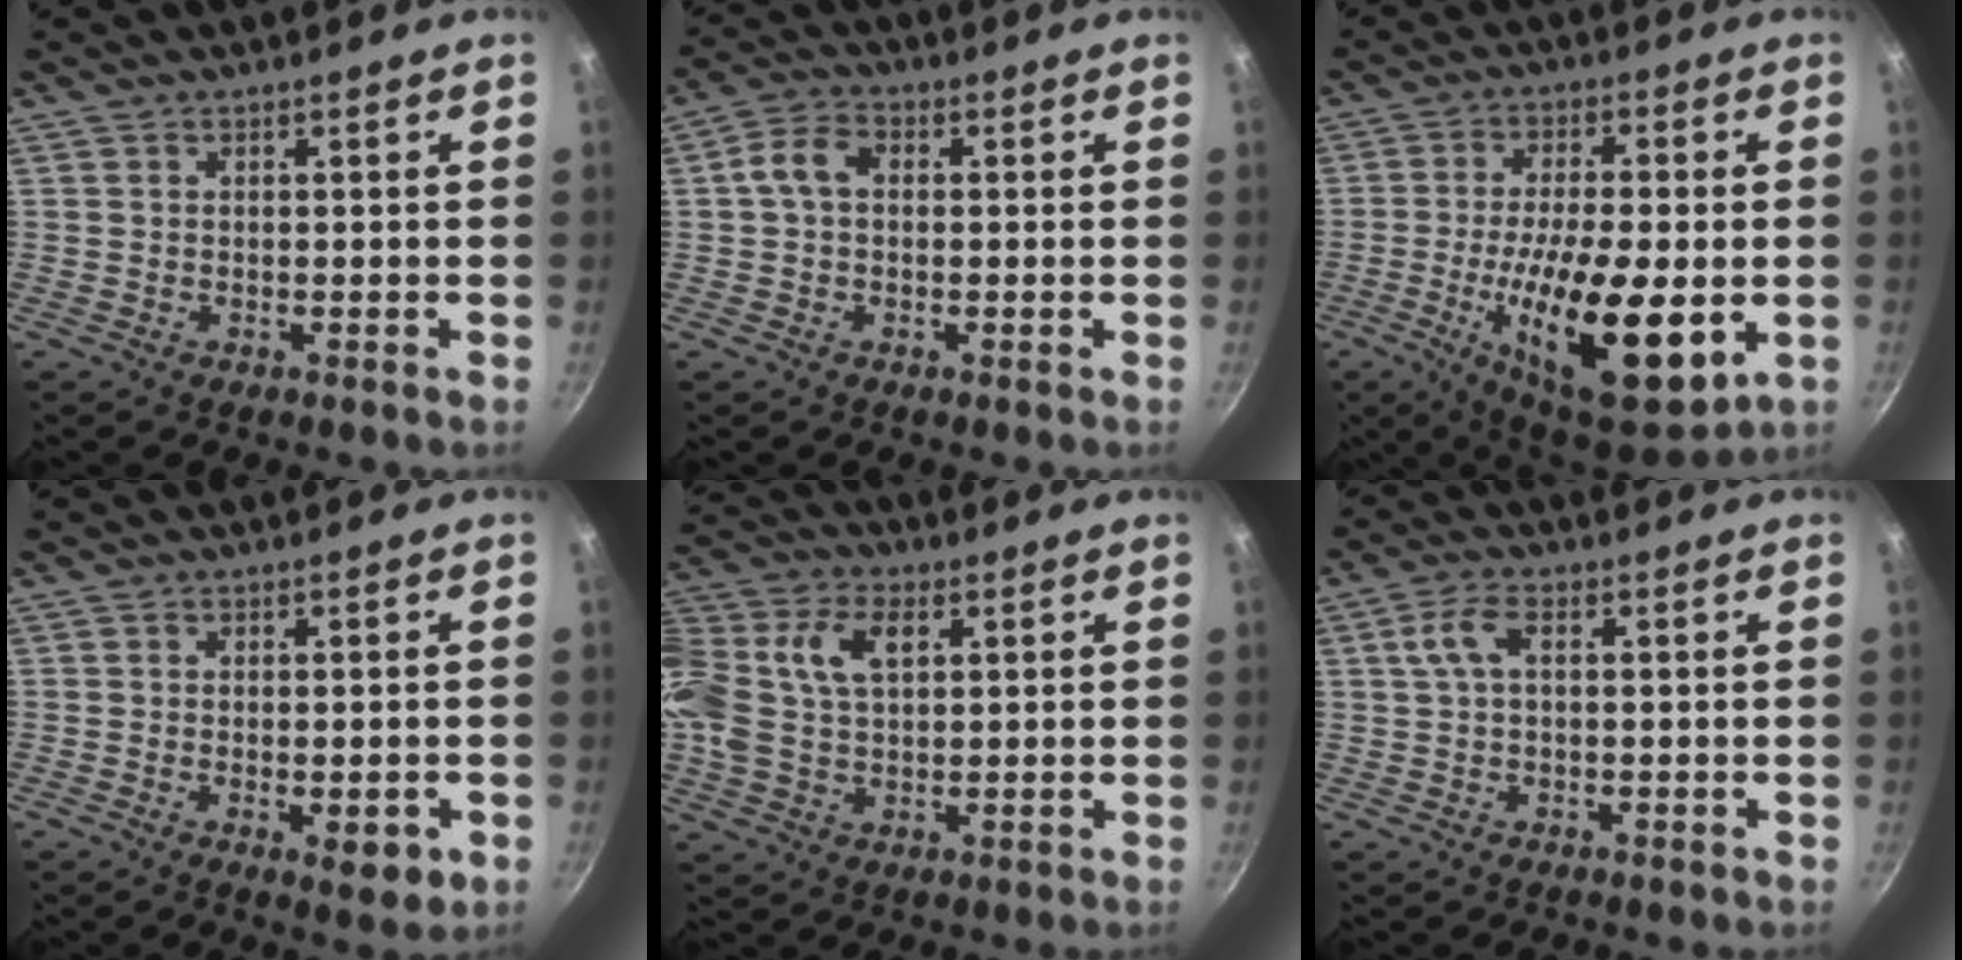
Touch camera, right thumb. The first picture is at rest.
{"total": 5.4, "force": [0.4, 3.7, 3.9], "torque": [-0.072, 0.018, -0.001]}
{"total": 20.8, "force": [-4.7, 7.5, 18.8], "torque": [-0.319, -0.018, -0.061]}
{"total": 5.0, "force": [-1.5, 1.9, 4.4], "torque": [-0.055, -0.005, -0.014]}
{"total": 18.6, "force": [4.4, 11.8, 13.7], "torque": [-0.333, 0.031, 0.079]}
{"total": 4.2, "force": [0.9, 2.0, 3.6], "torque": [-0.084, 0.014, 0.015]}